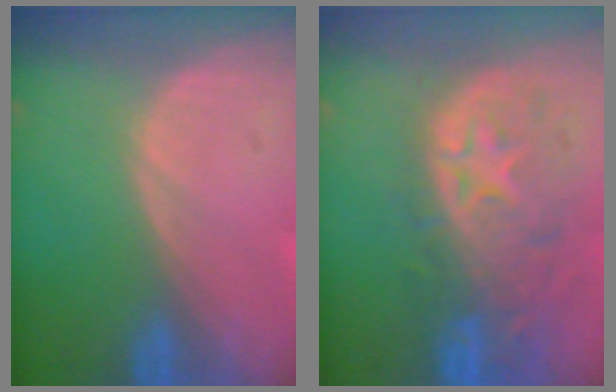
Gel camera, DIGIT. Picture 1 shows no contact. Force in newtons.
{"total": 11.1, "press": 9.9, "slide": 5.1}